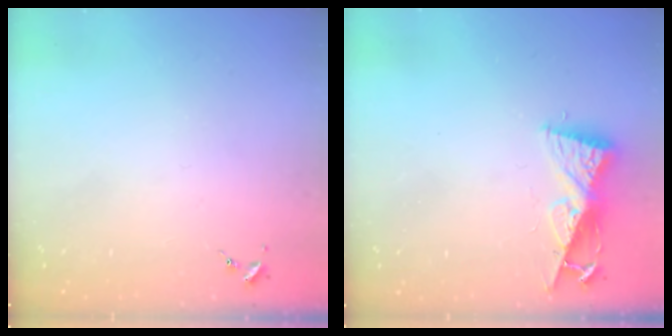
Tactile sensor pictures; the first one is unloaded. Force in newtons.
{"total": 8.2, "press": 8.2, "slide": 0.7}